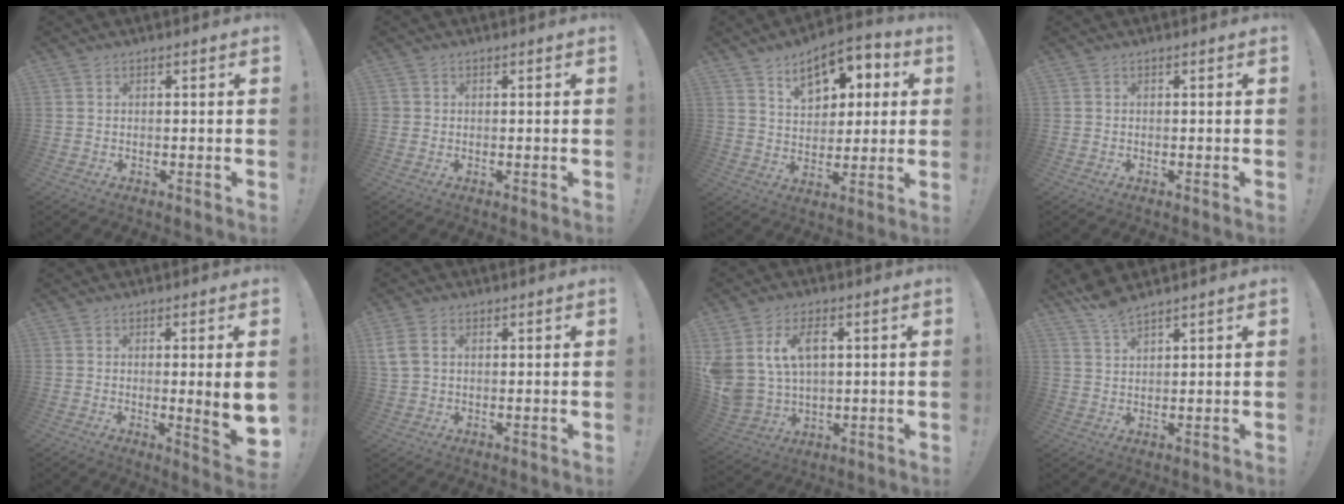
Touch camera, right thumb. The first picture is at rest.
{"total": 1.1, "force": [0.0, 1.1, 0.1], "torque": [-0.009, 0.005, 0.003]}
{"total": 12.7, "force": [7.0, 7.7, 7.3], "torque": [-0.103, -0.034, 0.126]}
{"total": 0.0}
{"total": 8.1, "force": [0.1, -0.1, 8.1], "torque": [-0.113, -0.014, 0.002]}
{"total": 5.8, "force": [2.0, 4.4, 3.1], "torque": [-0.075, 0.001, 0.042]}
{"total": 11.5, "force": [4.3, 8.0, 7.0], "torque": [-0.138, -0.018, 0.086]}
{"total": 5.0, "force": [4.7, 0.7, 1.5], "torque": [-0.039, -0.026, 0.086]}